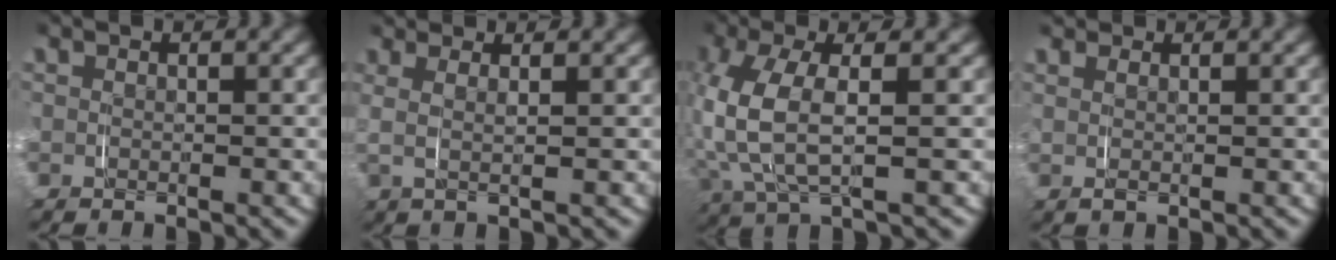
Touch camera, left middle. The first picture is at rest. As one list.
[{"total": 2.9, "force": [1.5, 0.7, 2.3], "torque": [-0.051, 0.009, 0.022]}, {"total": 8.0, "force": [0.7, 4.8, 6.4], "torque": [-0.171, 0.001, 0.014]}, {"total": 1.0, "force": [0.8, 0.3, 0.6], "torque": [-0.011, 0.002, 0.016]}]